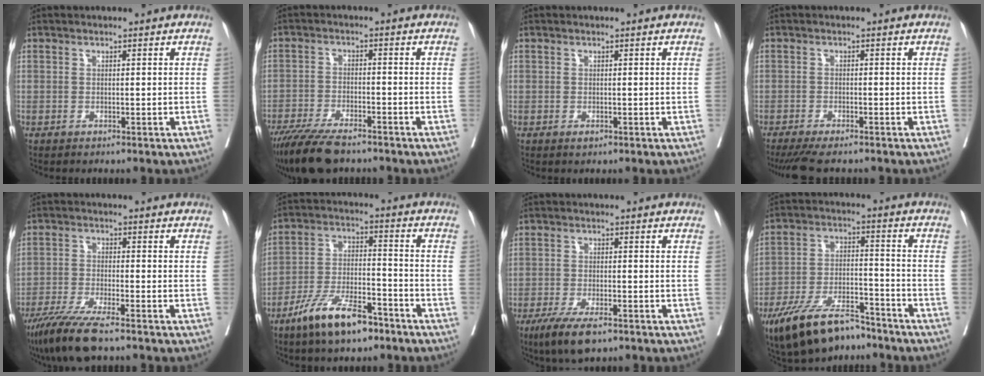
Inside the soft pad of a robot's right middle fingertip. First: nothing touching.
{"total": 9.8, "force": [-8.0, 2.1, 5.3], "torque": [-0.088, -0.023, -0.137]}
{"total": 0.5, "force": [-0.2, 0.3, 0.4], "torque": [-0.004, -0.001, -0.002]}
{"total": 7.1, "force": [-6.0, 1.2, 3.6], "torque": [-0.046, -0.013, -0.096]}
{"total": 9.0, "force": [-6.9, 0.7, 5.8], "torque": [-0.100, -0.024, -0.122]}
{"total": 11.2, "force": [-7.7, 3.4, 7.4], "torque": [-0.139, -0.004, -0.141]}
{"total": 7.0, "force": [-4.7, 1.9, 4.8], "torque": [-0.084, -0.013, -0.081]}
{"total": 13.8, "force": [-10.6, 4.6, 7.6], "torque": [-0.135, -0.002, -0.184]}